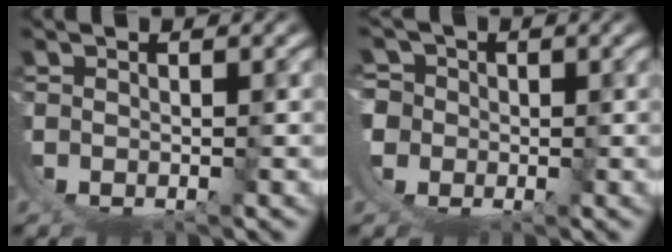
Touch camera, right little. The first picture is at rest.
{"total": 9.2, "force": [-0.8, 8.6, 3.1], "torque": [-0.096, -0.037, -0.014]}